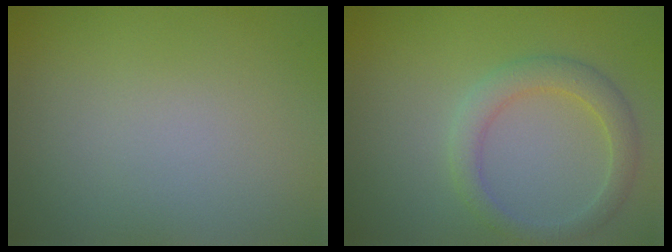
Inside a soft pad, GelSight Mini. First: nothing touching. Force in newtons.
{"total": 2.8, "press": 2.8, "slide": 0.1}